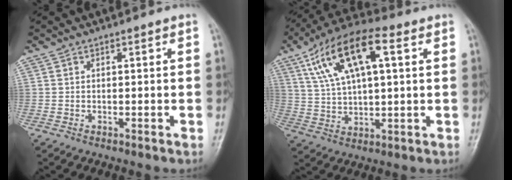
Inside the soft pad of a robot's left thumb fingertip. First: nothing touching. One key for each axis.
{"total": 16.2, "fx": 6.2, "fy": 6.9, "fz": 13.3, "tx": -0.236, "ty": 0.014, "tz": 0.107}